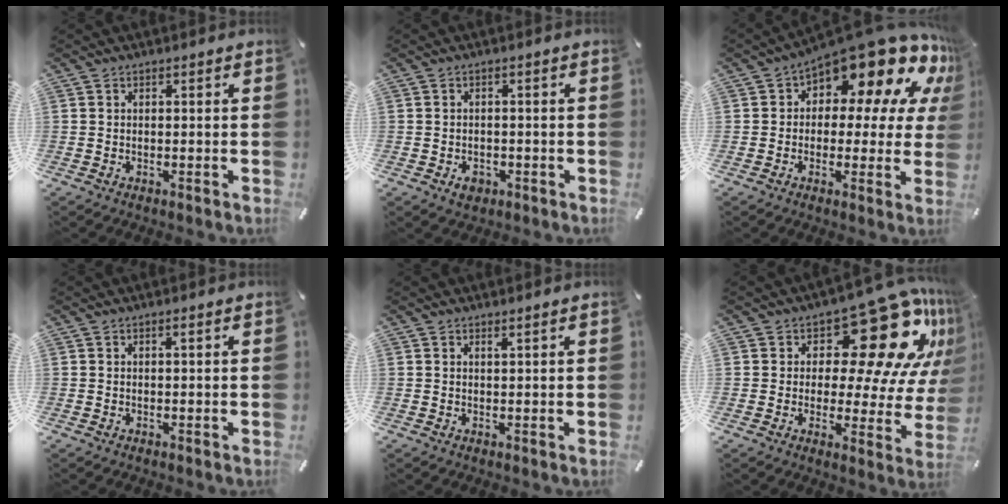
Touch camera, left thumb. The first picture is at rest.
{"total": 3.3, "force": [-1.5, 2.4, 1.6], "torque": [-0.032, 0.005, -0.028]}
{"total": 16.7, "force": [10.3, 8.3, 10.2], "torque": [-0.150, -0.085, 0.175]}
{"total": 0.5, "force": [0.2, 0.0, 0.5], "torque": [-0.009, 0.000, 0.003]}
{"total": 0.8, "force": [0.7, 0.0, 0.5], "torque": [-0.010, -0.002, 0.012]}
{"total": 22.5, "force": [11.5, 10.4, 16.3], "torque": [-0.205, -0.086, 0.188]}